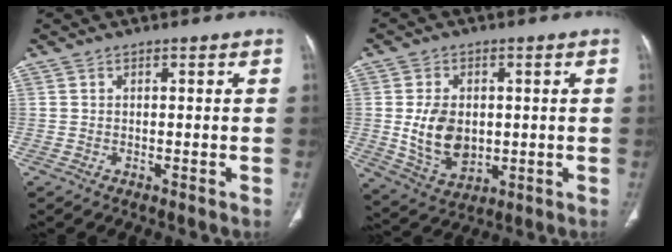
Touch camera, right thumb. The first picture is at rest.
{"total": 10.5, "force": [0.1, 7.3, 7.5], "torque": [-0.114, -0.010, 0.018]}